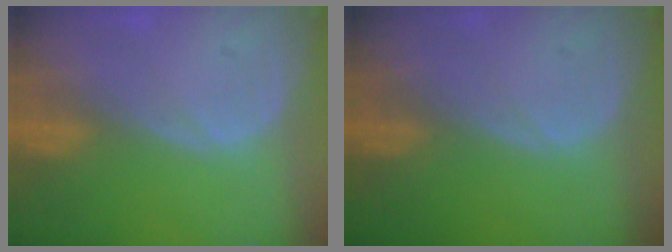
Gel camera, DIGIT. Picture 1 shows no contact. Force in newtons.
{"total": 0.0}